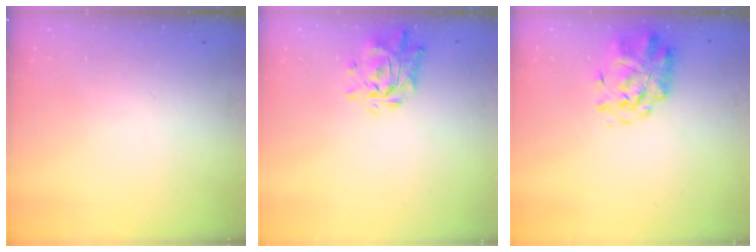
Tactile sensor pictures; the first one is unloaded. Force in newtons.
{"total": 1.5, "press": 1.5, "slide": 0.4}
{"total": 2.9, "press": 2.8, "slide": 0.7}